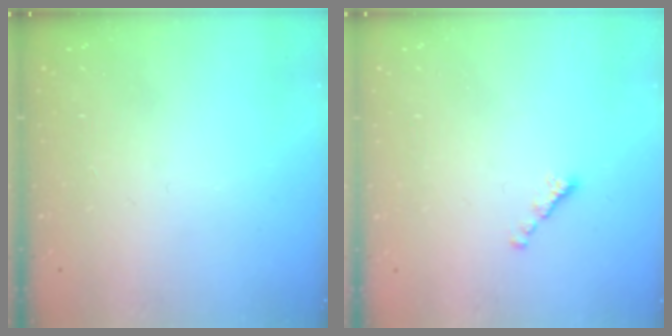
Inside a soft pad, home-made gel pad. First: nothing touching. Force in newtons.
{"total": 1.5, "press": 1.4, "slide": 0.5}